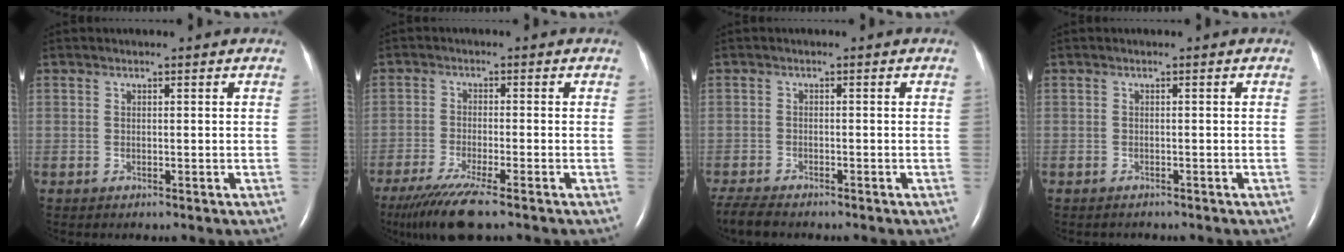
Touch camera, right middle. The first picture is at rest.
{"total": 9.4, "force": [-7.0, 0.4, 6.3], "torque": [-0.113, -0.027, -0.119]}
{"total": 4.5, "force": [-4.0, 1.0, 1.9], "torque": [-0.040, -0.015, -0.068]}
{"total": 1.0, "force": [-0.9, 0.4, 0.1], "torque": [-0.010, -0.001, -0.013]}